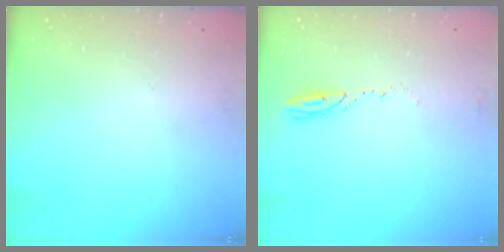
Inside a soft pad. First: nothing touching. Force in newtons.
{"total": 3.2, "press": 3.2, "slide": 0.4}